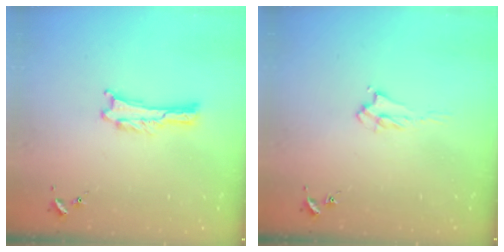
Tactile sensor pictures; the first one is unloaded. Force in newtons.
{"total": 2.2, "press": 2.2, "slide": 0.4}